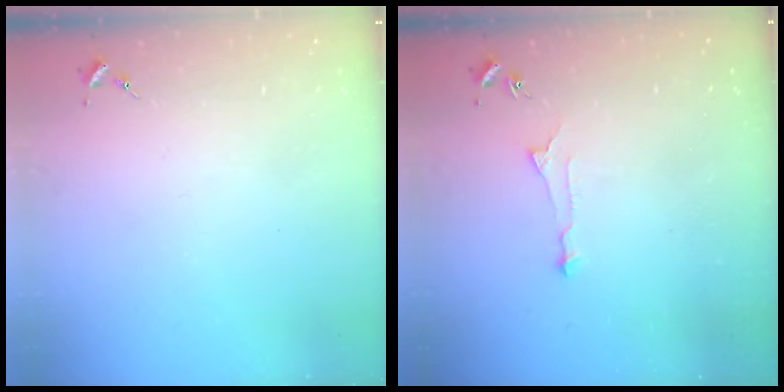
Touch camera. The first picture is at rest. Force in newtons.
{"total": 5.1, "press": 5.1, "slide": 0.3}